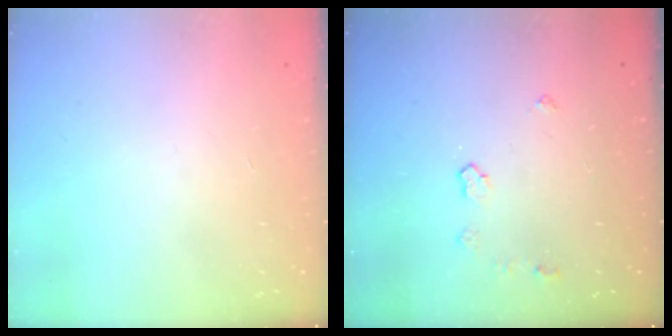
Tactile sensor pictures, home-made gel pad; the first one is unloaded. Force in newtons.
{"total": 4.8, "press": 4.7, "slide": 0.6}